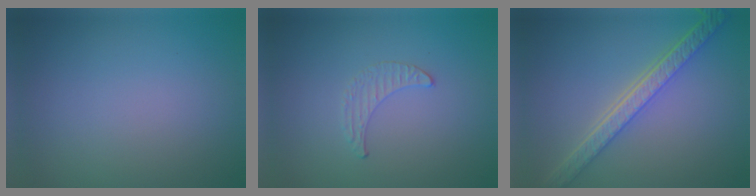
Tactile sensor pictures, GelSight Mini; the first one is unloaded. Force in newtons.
{"total": 0.5, "press": 0.5, "slide": 0.2}
{"total": 5.6, "press": 4.3, "slide": 3.5}